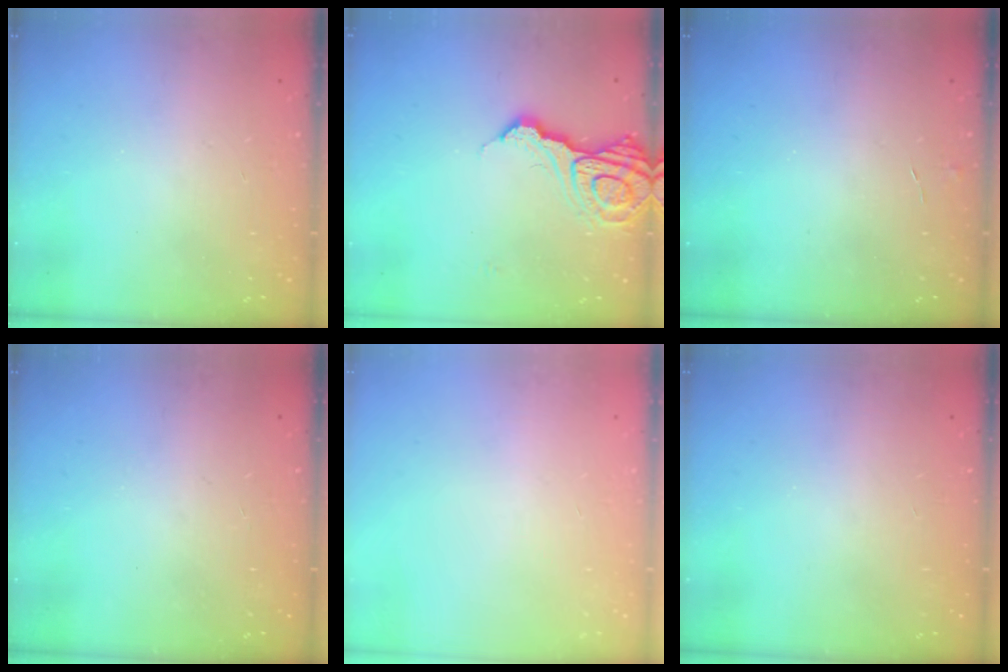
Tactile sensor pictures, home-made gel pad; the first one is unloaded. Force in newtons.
{"total": 12.1, "press": 12.0, "slide": 1.4}
{"total": 2.9, "press": 2.9, "slide": 0.3}
{"total": 0.0}
{"total": 0.0}
{"total": 0.0}